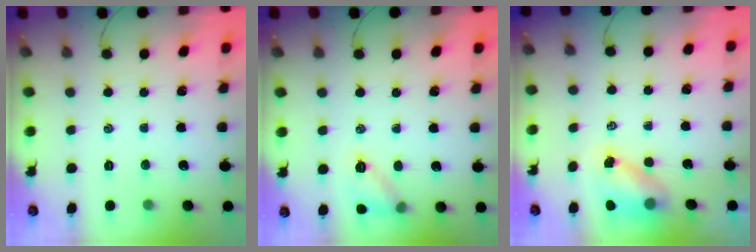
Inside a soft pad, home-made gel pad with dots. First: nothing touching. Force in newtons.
{"total": 8.5, "press": 8.5, "slide": 0.9}
{"total": 5.6, "press": 5.5, "slide": 0.7}